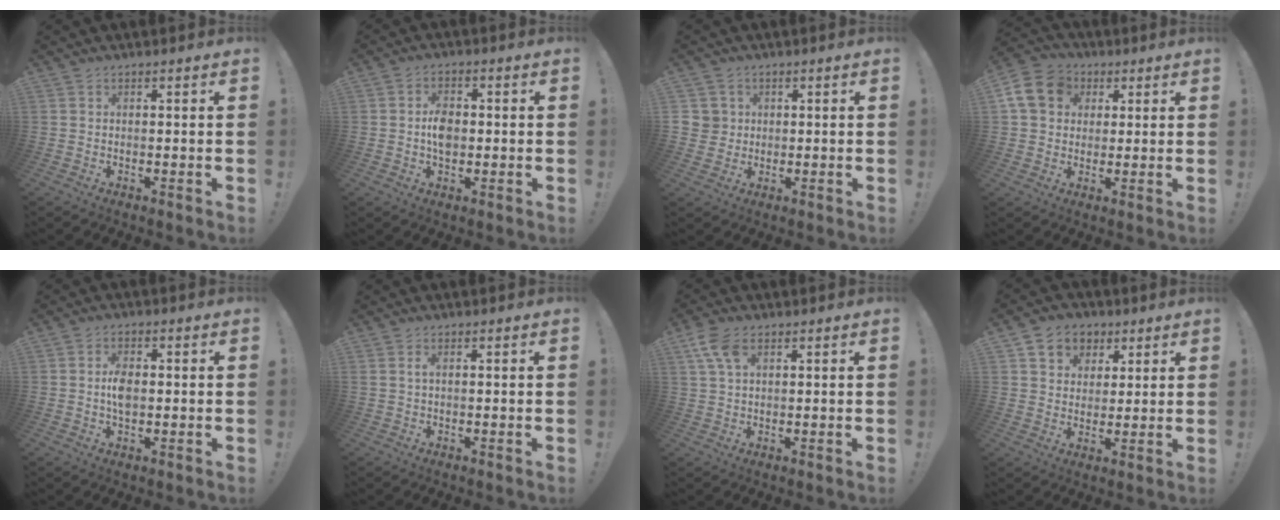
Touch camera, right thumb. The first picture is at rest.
{"total": 5.8, "force": [-0.7, 3.9, 4.3], "torque": [-0.066, 0.003, -0.013]}
{"total": 4.3, "force": [1.0, 4.1, 0.6], "torque": [-0.011, 0.002, 0.022]}
{"total": 13.2, "force": [3.9, 10.9, 6.3], "torque": [-0.100, -0.001, 0.081]}
{"total": 5.0, "force": [-0.2, 2.7, 4.2], "torque": [-0.075, 0.003, -0.006]}
{"total": 1.4, "force": [0.3, 0.5, 1.3], "torque": [-0.034, 0.007, 0.007]}
{"total": 7.4, "force": [3.5, 4.0, 5.1], "torque": [-0.106, -0.002, 0.069]}
{"total": 7.7, "force": [3.2, 6.8, 1.7], "torque": [-0.019, -0.018, 0.064]}